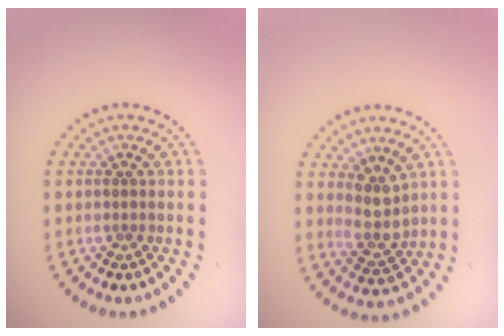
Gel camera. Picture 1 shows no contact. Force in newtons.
{"total": 2.7, "press": 2.4, "slide": 1.2}